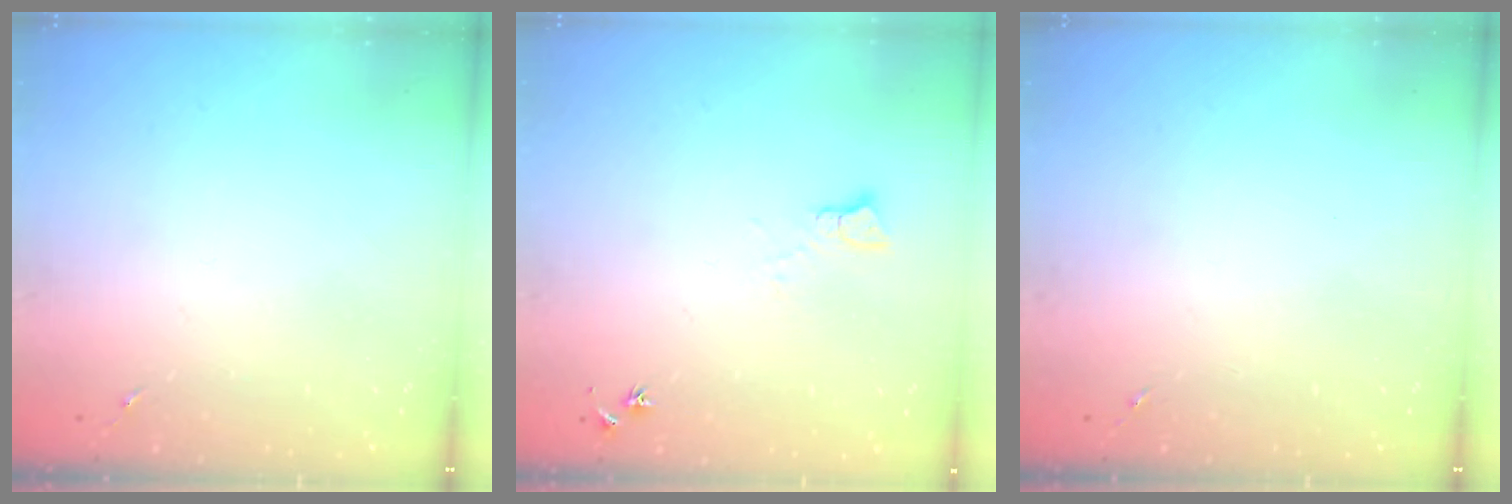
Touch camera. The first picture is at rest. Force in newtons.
{"total": 5.4, "press": 5.3, "slide": 0.7}
{"total": 0.0}